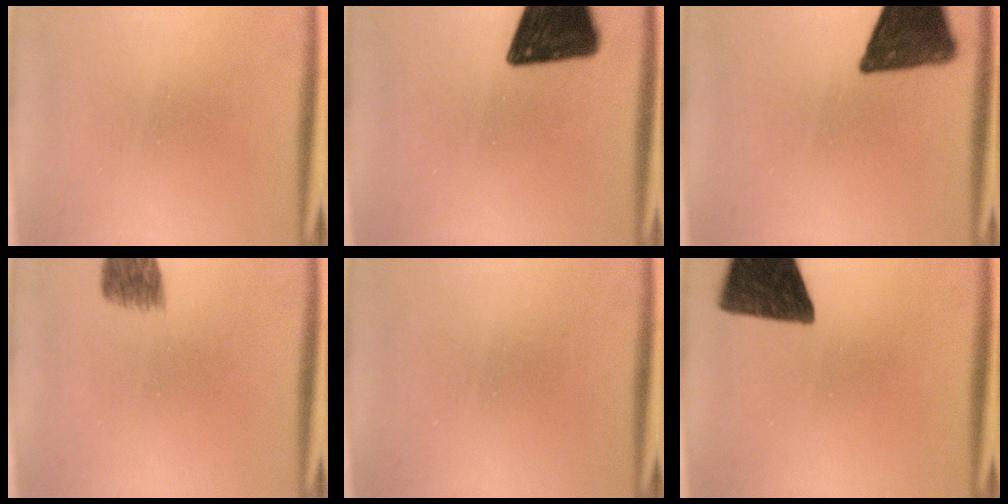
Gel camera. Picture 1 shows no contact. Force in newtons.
{"total": 17.0}
{"total": 15.0}
{"total": 4.8}
{"total": 0.0}
{"total": 14.4}